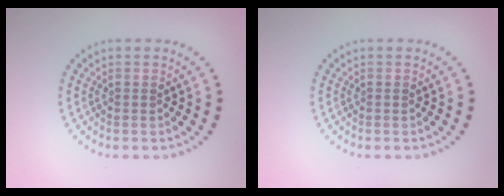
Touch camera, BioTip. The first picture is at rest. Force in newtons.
{"total": 0.0}